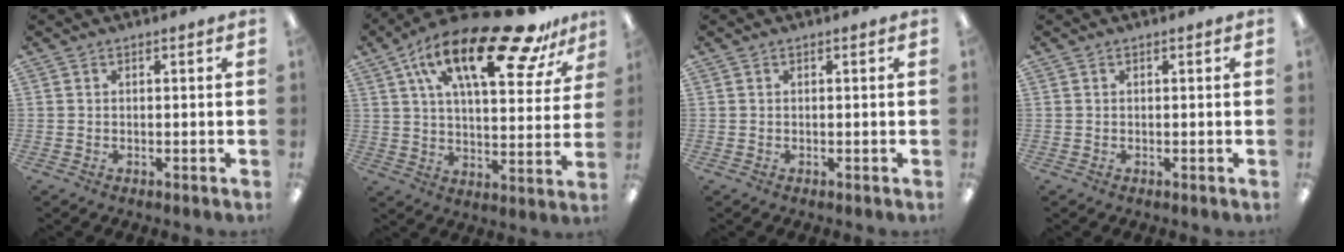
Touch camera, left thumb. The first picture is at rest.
{"total": 24.8, "force": [14.8, 9.2, 17.6], "torque": [-0.280, -0.078, 0.242]}
{"total": 0.0}
{"total": 0.0}